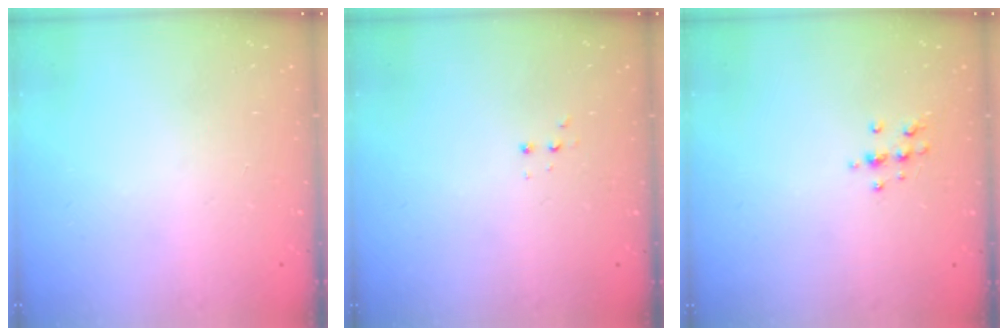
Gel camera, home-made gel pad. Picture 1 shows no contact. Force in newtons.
{"total": 2.8, "press": 2.8, "slide": 0.5}
{"total": 6.8, "press": 6.8, "slide": 0.6}